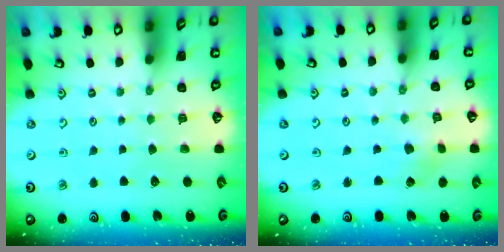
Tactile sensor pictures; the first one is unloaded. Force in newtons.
{"total": 2.0, "press": 2.0, "slide": 0.3}